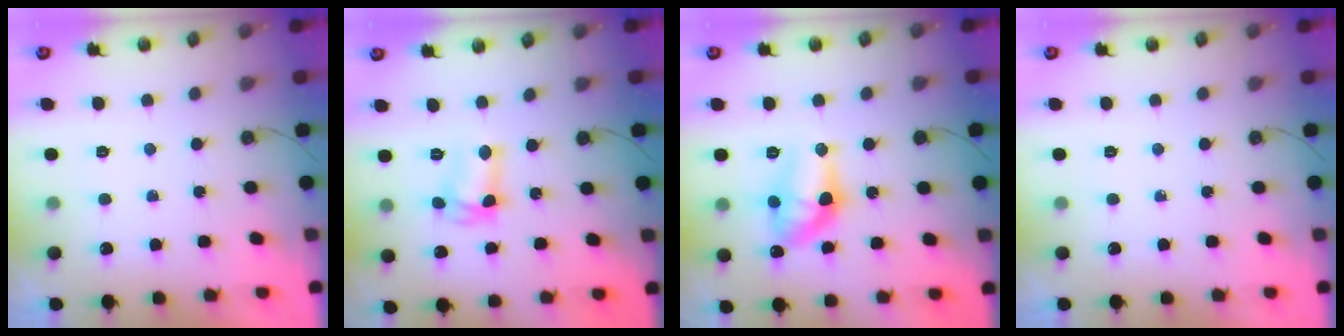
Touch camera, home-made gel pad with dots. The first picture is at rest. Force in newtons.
{"total": 7.0, "press": 6.9, "slide": 0.8}
{"total": 12.9, "press": 12.9, "slide": 1.2}
{"total": 0.0}